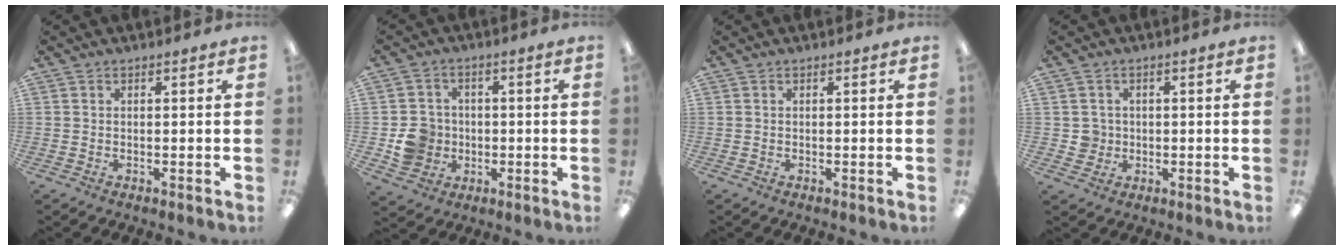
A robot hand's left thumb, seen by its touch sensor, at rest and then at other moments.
{"total": 7.9, "force": [-1.3, 7.5, 2.2], "torque": [-0.046, 0.016, -0.017]}
{"total": 0.0}
{"total": 3.2, "force": [0.0, 3.2, 0.3], "torque": [-0.004, 0.002, -0.002]}